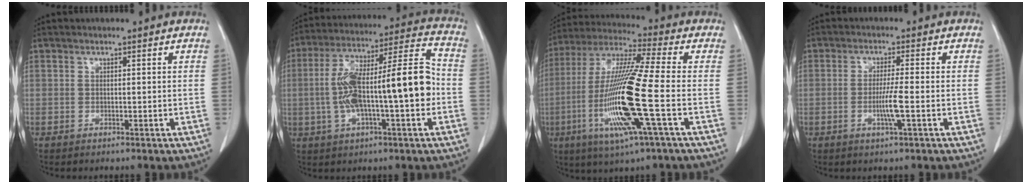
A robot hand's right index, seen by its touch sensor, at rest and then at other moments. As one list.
[{"total": 17.1, "force": [-1.6, 2.9, 16.7], "torque": [-0.295, 0.032, -0.026]}, {"total": 17.9, "force": [-4.3, -0.1, 17.4], "torque": [-0.363, -0.017, -0.092]}, {"total": 4.2, "force": [-1.1, -0.4, 4.1], "torque": [-0.080, -0.008, -0.022]}]